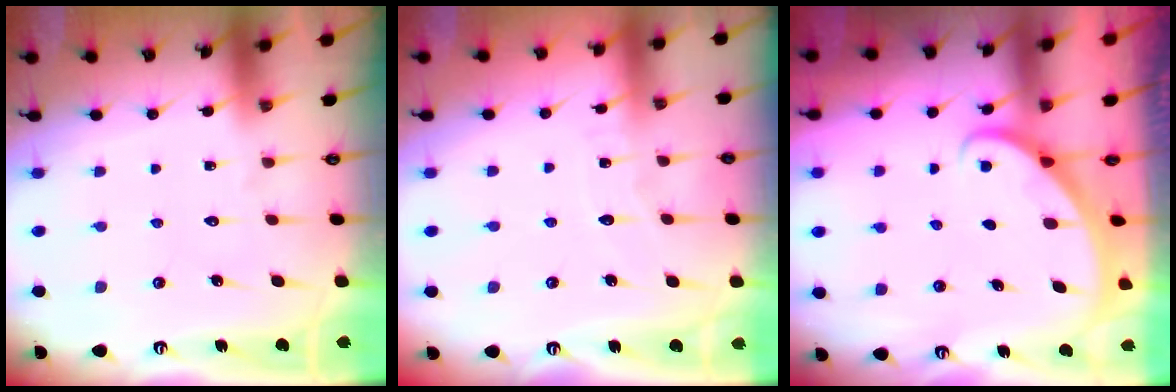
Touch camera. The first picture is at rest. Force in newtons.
{"total": 3.9, "press": 3.9, "slide": 0.2}
{"total": 1.9, "press": 1.9, "slide": 0.1}